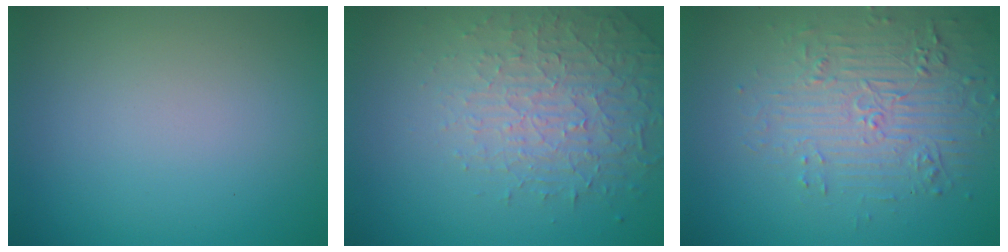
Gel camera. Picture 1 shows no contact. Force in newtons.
{"total": 4.6, "press": 3.2, "slide": 3.3}
{"total": 4.2, "press": 3.8, "slide": 1.7}